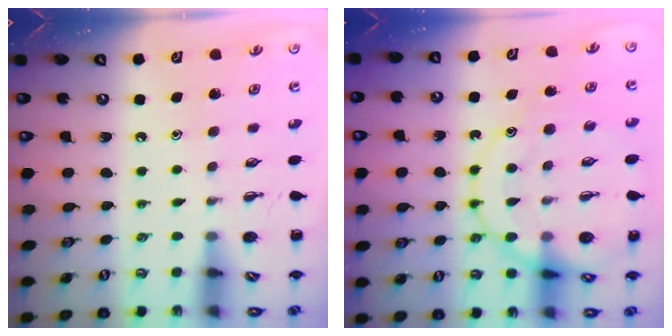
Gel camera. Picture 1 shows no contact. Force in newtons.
{"total": 19.6, "press": 19.5, "slide": 2.3}